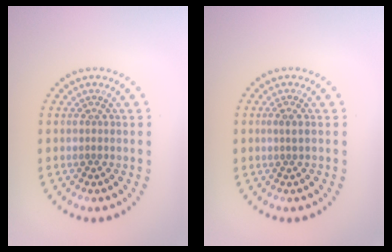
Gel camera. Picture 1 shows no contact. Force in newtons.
{"total": 0.7, "press": 0.4, "slide": 0.5}